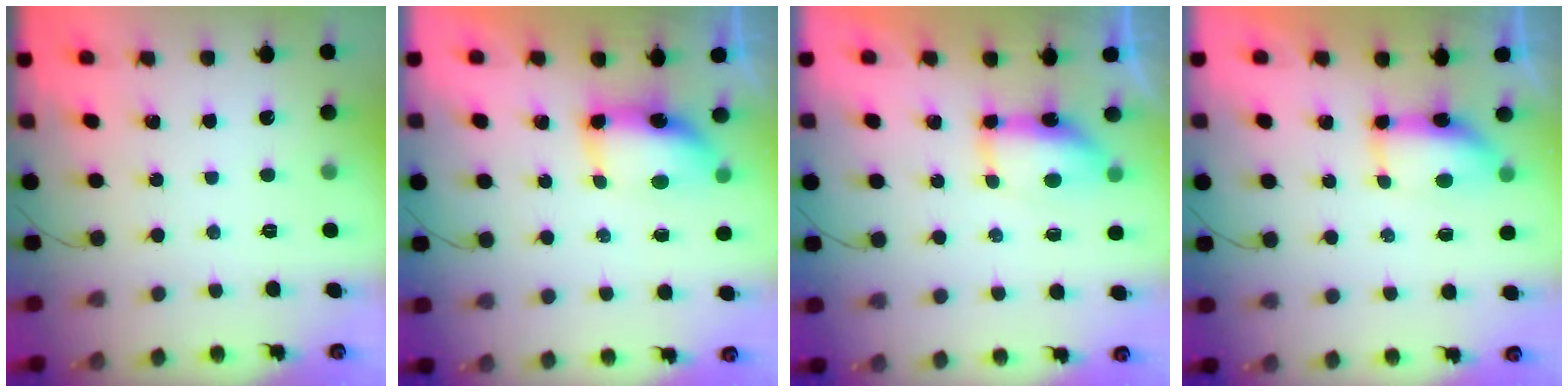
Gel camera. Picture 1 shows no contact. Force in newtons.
{"total": 8.1, "press": 8.0, "slide": 0.7}
{"total": 11.1, "press": 8.6, "slide": 7.1}
{"total": 7.1, "press": 6.9, "slide": 1.7}